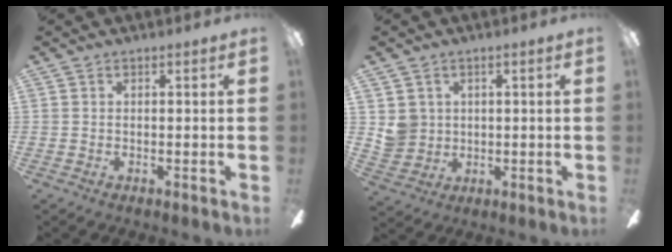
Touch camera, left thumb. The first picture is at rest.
{"total": 5.5, "force": [1.7, 5.2, 0.9], "torque": [-0.018, 0.005, 0.036]}